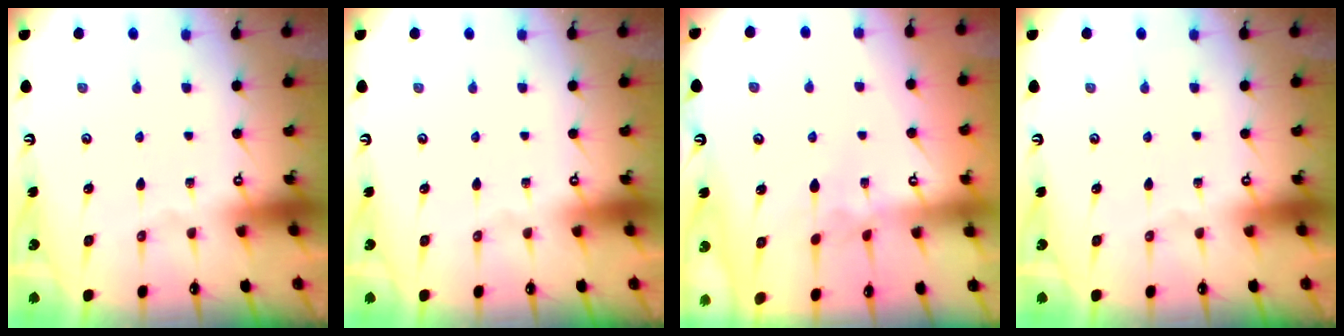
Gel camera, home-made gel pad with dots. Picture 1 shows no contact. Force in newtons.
{"total": 0.0}
{"total": 5.8, "press": 5.8, "slide": 0.1}
{"total": 0.0}